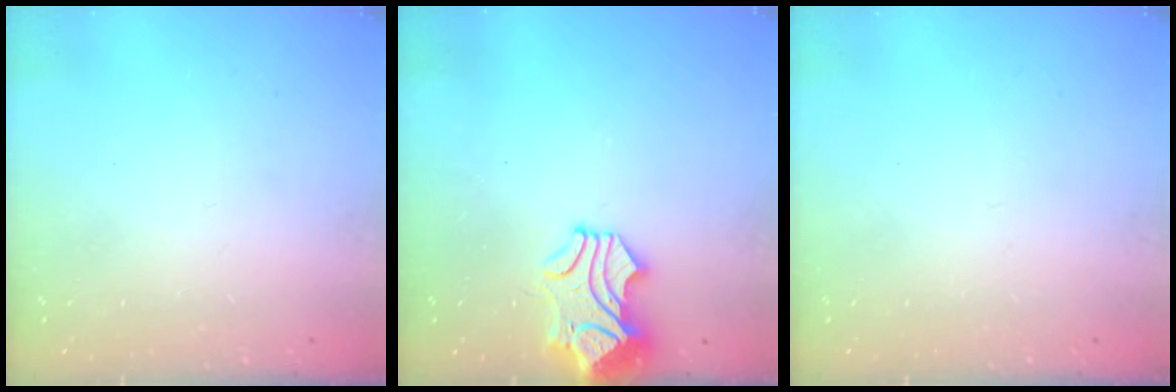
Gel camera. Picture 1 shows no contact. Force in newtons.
{"total": 2.1, "press": 1.6, "slide": 1.4}
{"total": 0.0}